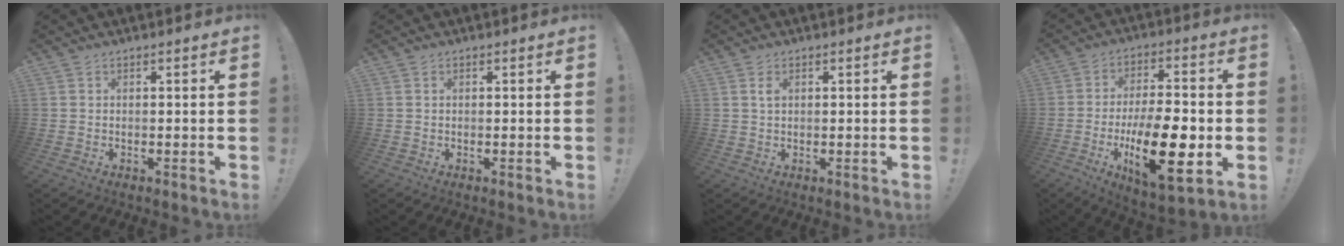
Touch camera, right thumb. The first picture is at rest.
{"total": 0.0}
{"total": 1.3, "force": [0.7, 0.5, 0.9], "torque": [-0.012, -0.002, 0.010]}
{"total": 20.3, "force": [-5.2, 8.0, 17.9], "torque": [-0.300, 0.010, -0.077]}